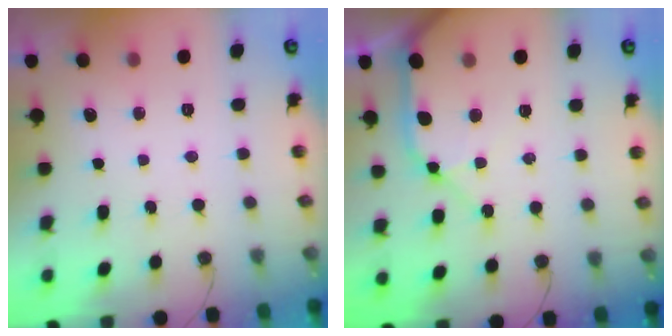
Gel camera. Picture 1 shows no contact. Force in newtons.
{"total": 12.4, "press": 12.2, "slide": 1.9}